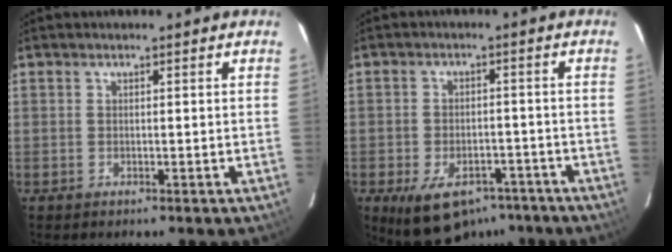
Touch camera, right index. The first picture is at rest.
{"total": 13.2, "force": [-8.5, 7.6, 6.8], "torque": [-0.141, -0.002, -0.113]}